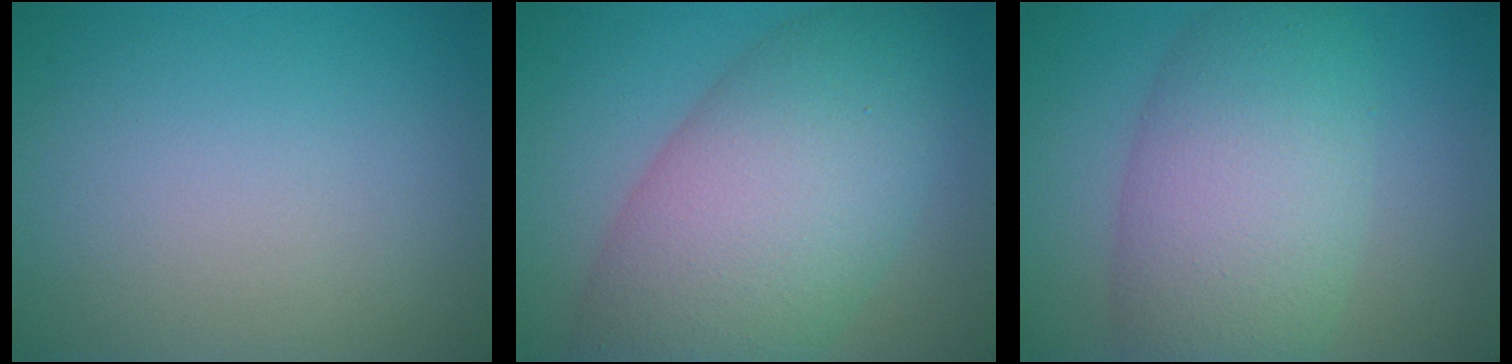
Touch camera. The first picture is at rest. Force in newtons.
{"total": 11.3, "press": 11.3, "slide": 0.4}
{"total": 8.6, "press": 8.6, "slide": 0.3}